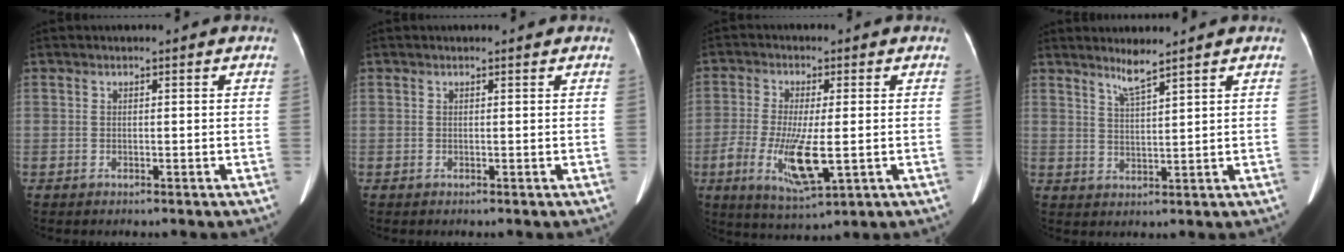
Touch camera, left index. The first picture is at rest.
{"total": 0.5, "force": [0.5, 0.1, 0.2], "torque": [-0.008, 0.001, 0.006]}
{"total": 9.3, "force": [-2.1, 2.2, 8.7], "torque": [-0.175, -0.024, -0.031]}
{"total": 3.2, "force": [2.7, -0.6, 1.7], "torque": [-0.037, -0.010, 0.055]}